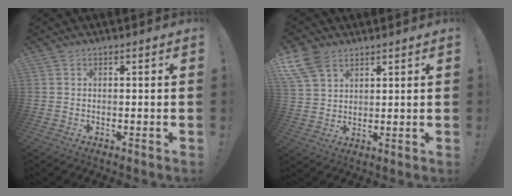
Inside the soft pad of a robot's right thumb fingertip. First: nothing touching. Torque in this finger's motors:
{"motor_torque": [-0.10, 0.18, 0.53, 0.31, 0.02]}